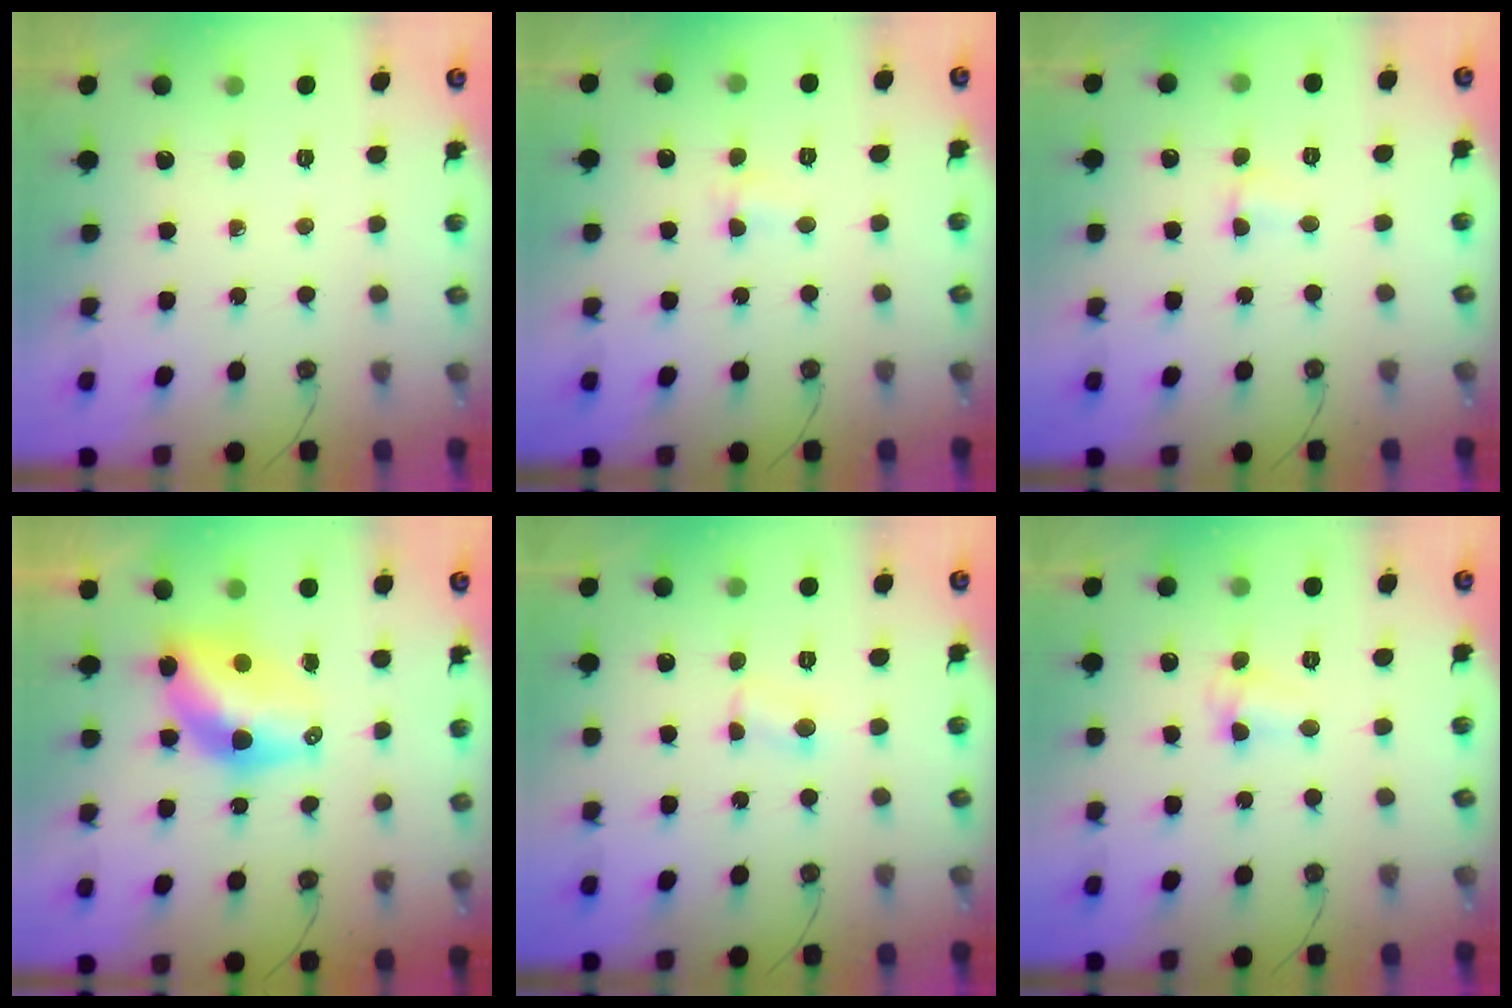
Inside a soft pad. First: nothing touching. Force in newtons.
{"total": 2.5, "press": 2.1, "slide": 1.4}
{"total": 1.4, "press": 1.4, "slide": 0.4}
{"total": 10.4, "press": 10.4, "slide": 0.8}
{"total": 2.5, "press": 2.4, "slide": 0.8}
{"total": 4.5, "press": 4.4, "slide": 0.6}